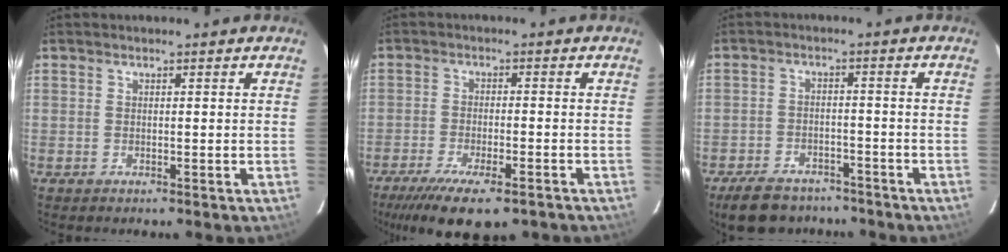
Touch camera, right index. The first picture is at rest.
{"total": 14.0, "force": [-10.2, 3.9, 8.7], "torque": [-0.183, -0.047, -0.161]}
{"total": 11.9, "force": [-9.5, 5.6, 4.5], "torque": [-0.115, 0.006, -0.138]}